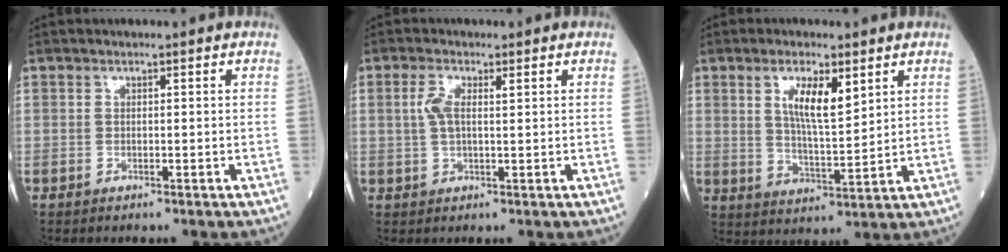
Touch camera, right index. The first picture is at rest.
{"total": 3.2, "force": [1.0, 1.1, 2.8], "torque": [-0.067, 0.014, 0.021]}
{"total": 7.3, "force": [3.3, 1.6, 6.3], "torque": [-0.117, -0.004, 0.062]}